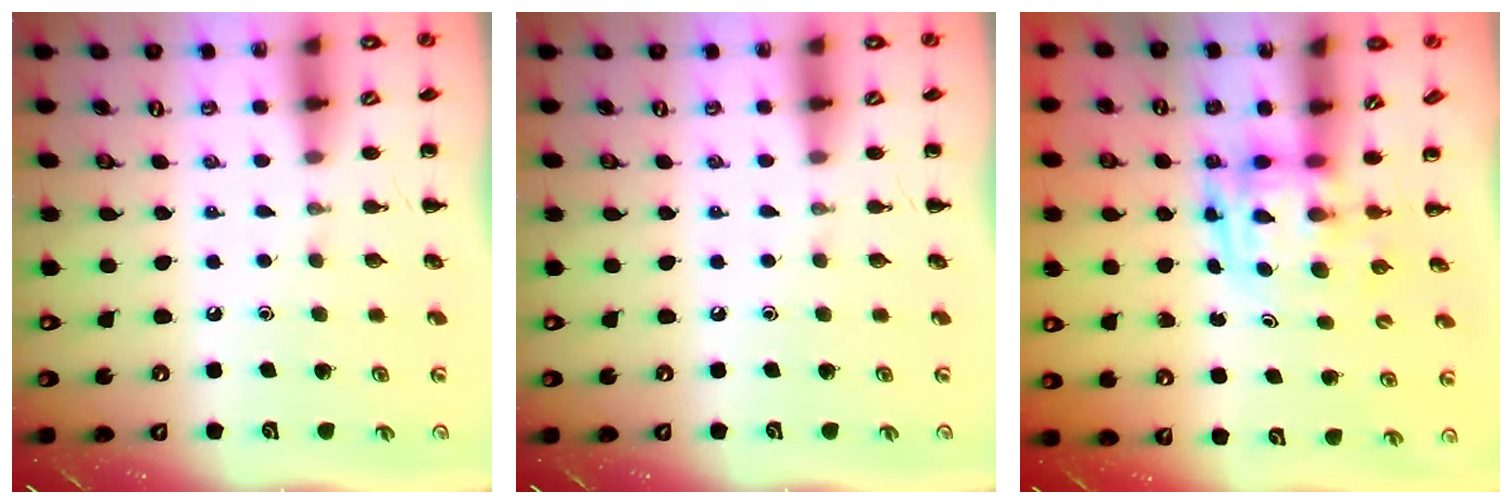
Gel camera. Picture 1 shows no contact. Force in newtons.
{"total": 0.0}
{"total": 3.7, "press": 3.6, "slide": 0.7}